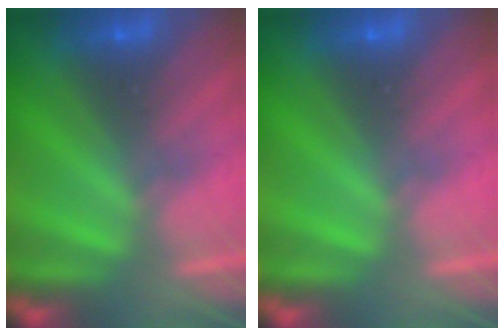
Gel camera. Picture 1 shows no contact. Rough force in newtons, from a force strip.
{"total": 0.0}